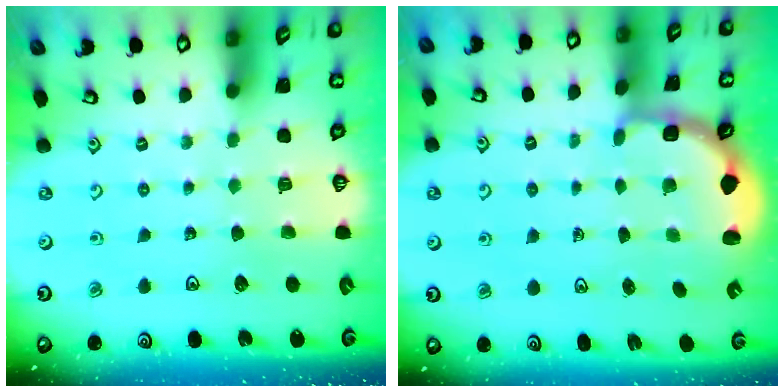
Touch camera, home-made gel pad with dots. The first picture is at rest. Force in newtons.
{"total": 3.0, "press": 2.0, "slide": 2.2}